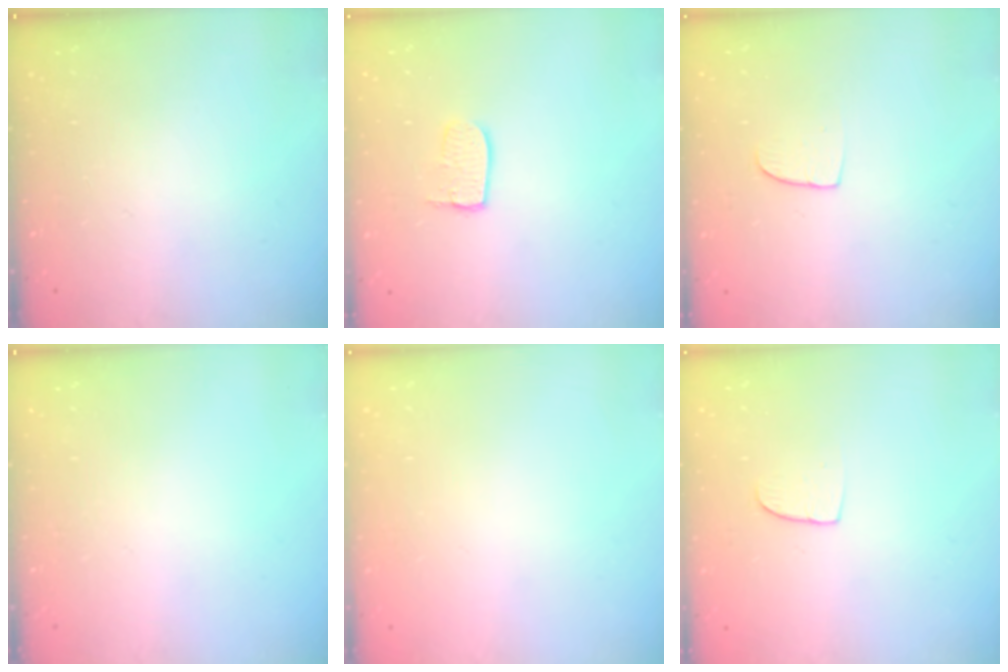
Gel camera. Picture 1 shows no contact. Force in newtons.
{"total": 6.1, "press": 6.1, "slide": 0.5}
{"total": 6.4, "press": 6.4, "slide": 0.5}
{"total": 0.0}
{"total": 0.0}
{"total": 6.4, "press": 6.4, "slide": 0.5}